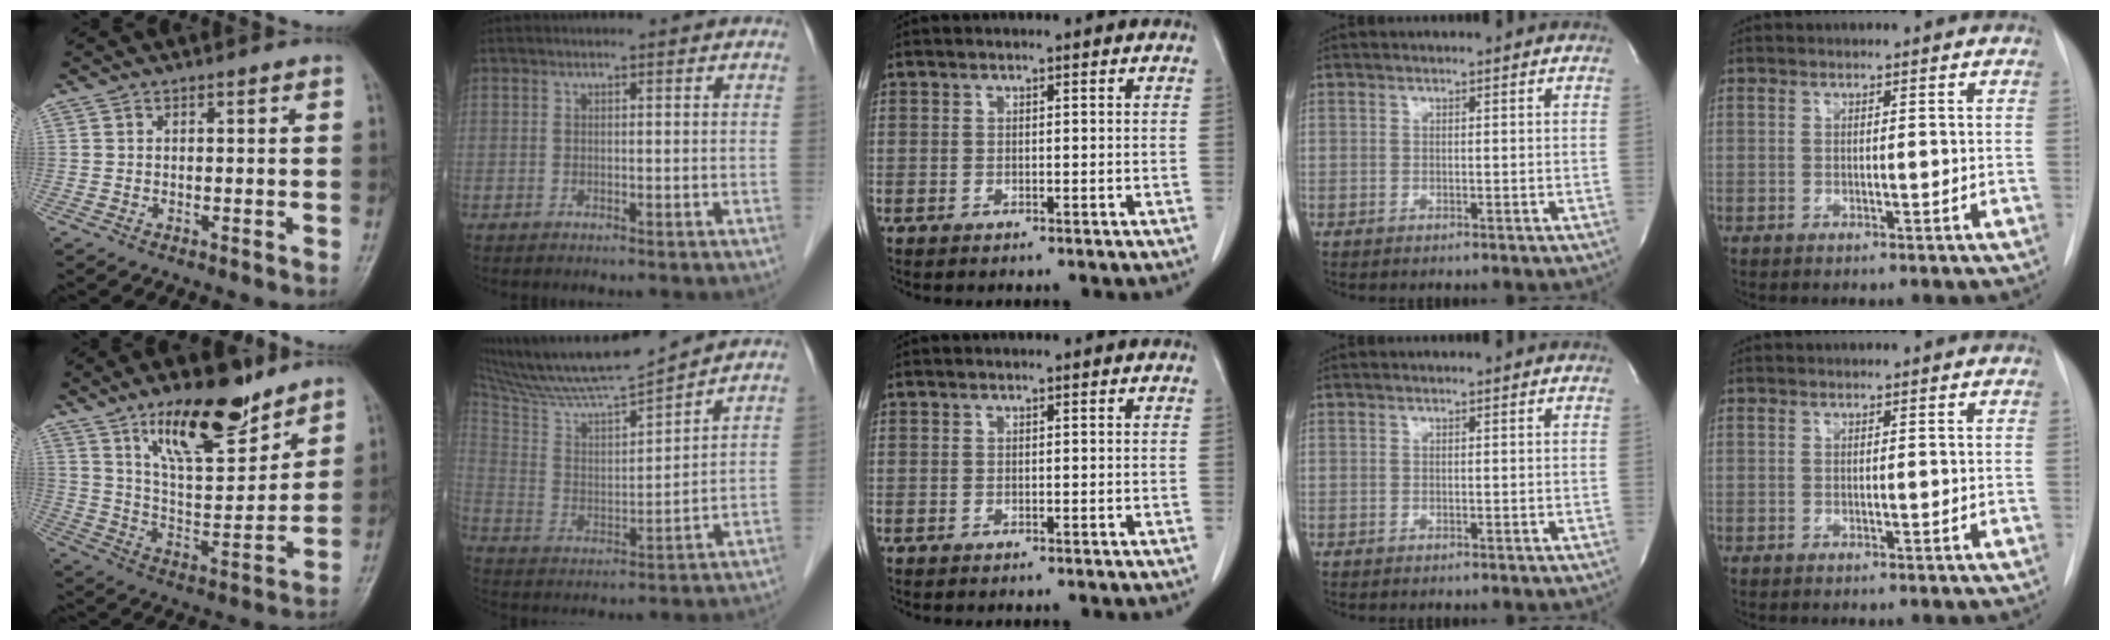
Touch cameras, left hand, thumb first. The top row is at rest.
{"thumb": {"total": 17.2, "force": [11.6, 6.3, 11.1], "torque": [-0.145, -0.072, 0.204]}, "index": {"total": 14.4, "force": [13.3, -0.7, 5.4], "torque": [-0.107, -0.002, 0.241]}}